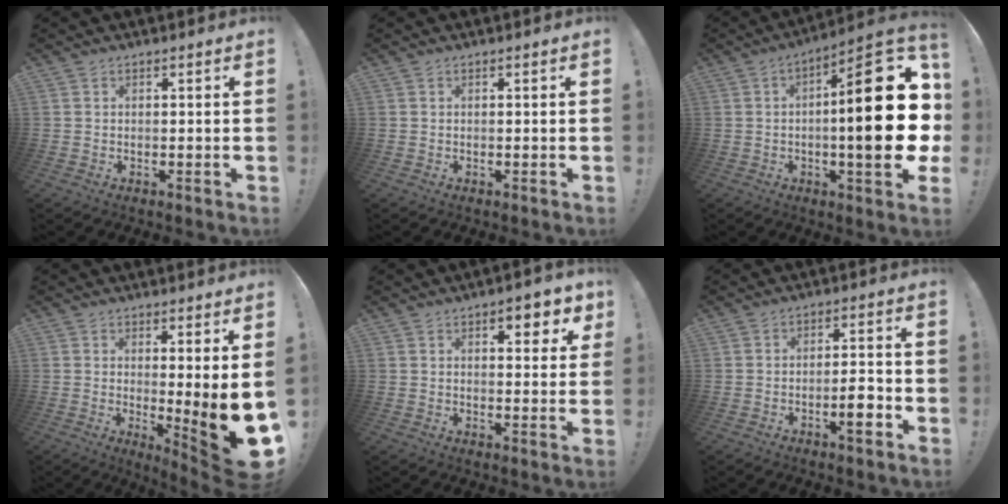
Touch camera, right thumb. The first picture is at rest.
{"total": 0.0}
{"total": 26.5, "force": [-0.8, 7.3, 25.4], "torque": [-0.365, 0.006, -0.013]}
{"total": 11.3, "force": [-1.4, -0.2, 11.2], "torque": [-0.139, -0.033, -0.017]}
{"total": 6.3, "force": [3.7, 2.3, 4.5], "torque": [-0.050, -0.015, 0.057]}
{"total": 7.0, "force": [-3.0, 1.7, 6.1], "torque": [-0.079, 0.008, -0.049]}